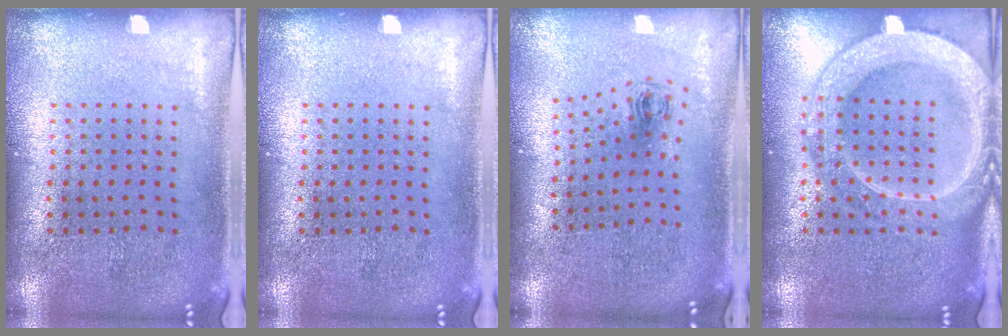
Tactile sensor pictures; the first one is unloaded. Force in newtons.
{"total": 0.0}
{"total": 0.7, "press": 0.4, "slide": 0.6}
{"total": 4.0, "press": 4.0, "slide": 0.5}